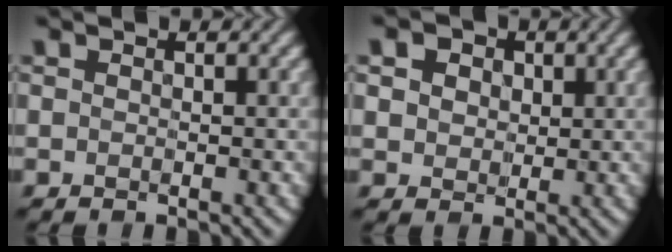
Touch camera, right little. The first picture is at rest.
{"total": 5.8, "force": [2.6, 4.3, 2.9], "torque": [-0.079, 0.013, 0.033]}